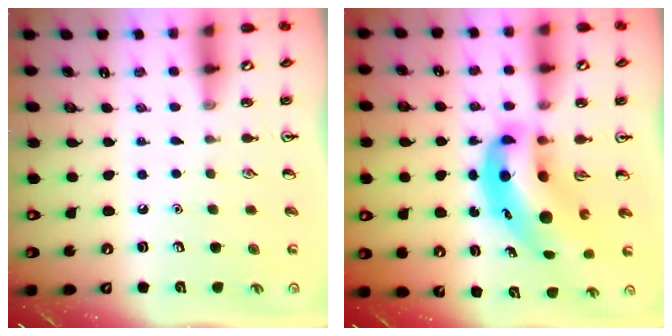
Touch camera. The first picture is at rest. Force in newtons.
{"total": 11.3, "press": 10.8, "slide": 3.3}